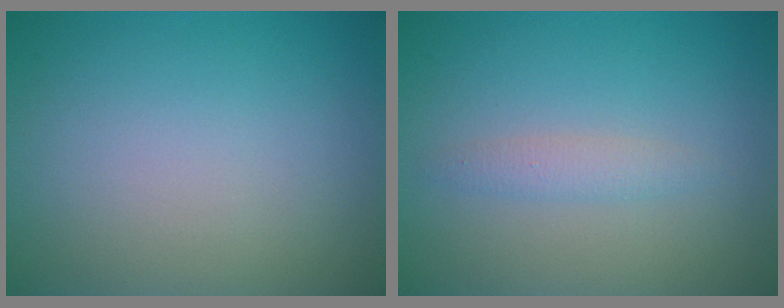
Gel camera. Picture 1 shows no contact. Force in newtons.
{"total": 1.3, "press": 1.3, "slide": 0.1}